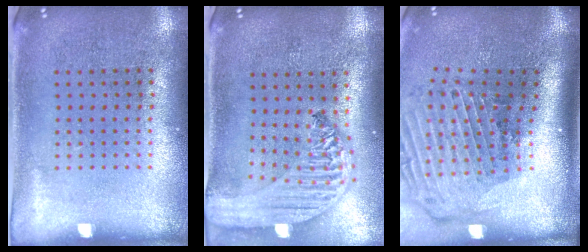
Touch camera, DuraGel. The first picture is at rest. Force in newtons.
{"total": 3.1, "press": 2.4, "slide": 1.9}
{"total": 3.0, "press": 2.1, "slide": 2.2}